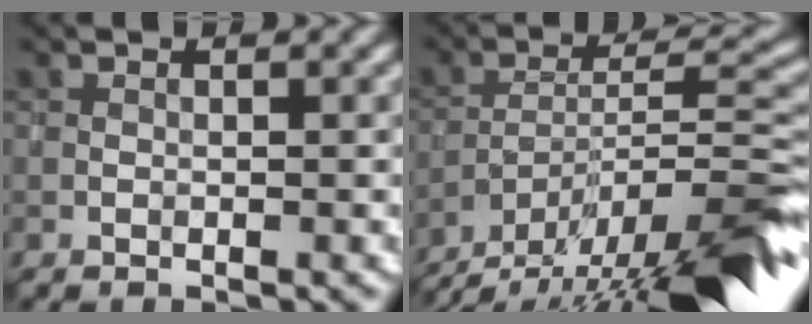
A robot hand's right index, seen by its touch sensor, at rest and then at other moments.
{"total": 14.9, "force": [-12.2, 3.0, 8.1], "torque": [-0.125, -0.001, -0.187]}